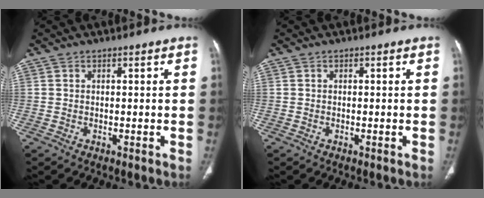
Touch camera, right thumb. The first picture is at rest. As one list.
[{"total": 0.0}]